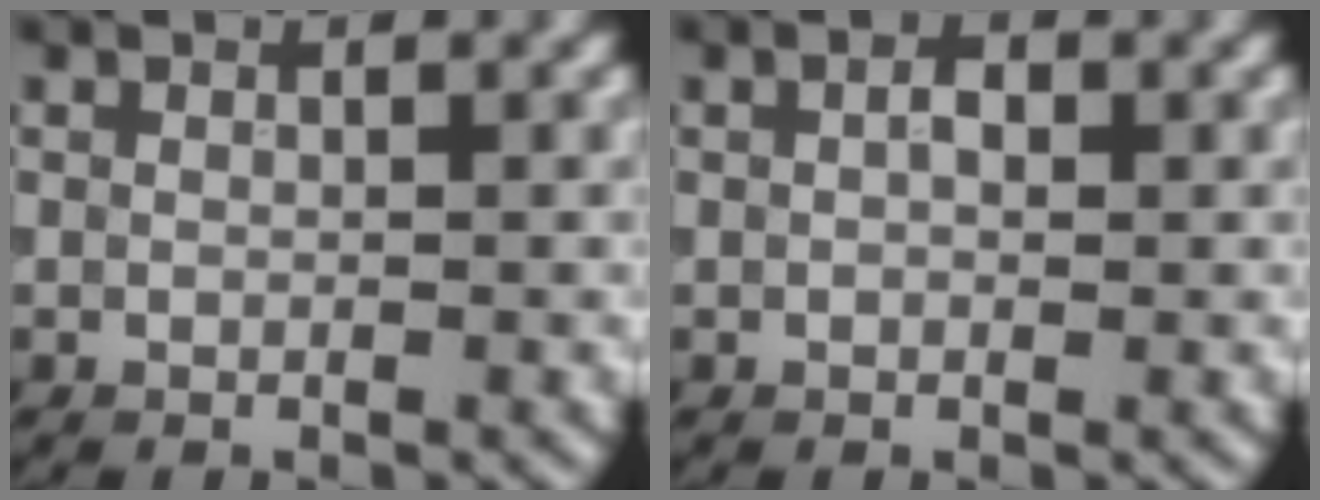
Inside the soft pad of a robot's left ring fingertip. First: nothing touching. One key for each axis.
{"total": 1.5, "fx": 0.3, "fy": 0.8, "fz": 1.2, "tx": -0.014, "ty": 0.001, "tz": 0.002}